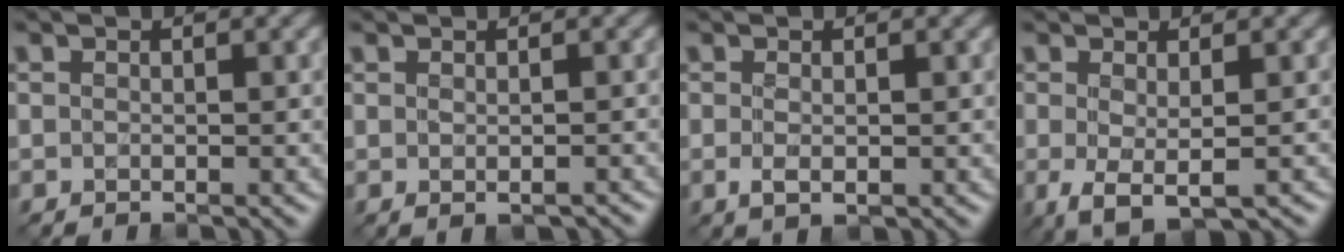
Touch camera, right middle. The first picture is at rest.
{"total": 1.2, "force": [-0.1, 0.4, 1.2], "torque": [-0.021, -0.004, 0.002]}
{"total": 1.6, "force": [-0.2, 0.6, 1.5], "torque": [-0.031, -0.005, -0.002]}
{"total": 3.3, "force": [-0.8, 1.0, 3.0], "torque": [-0.059, -0.010, -0.010]}